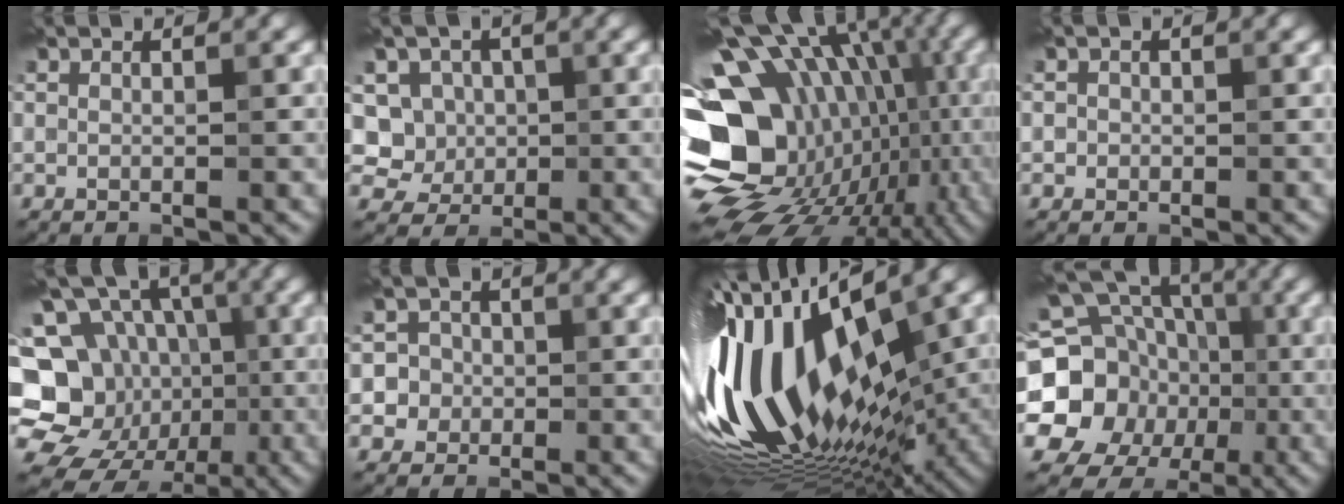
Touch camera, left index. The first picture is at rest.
{"total": 6.4, "force": [0.6, 6.0, 2.1], "torque": [-0.037, 0.026, -0.002]}
{"total": 19.3, "force": [-4.2, 14.6, 11.9], "torque": [-0.185, 0.024, -0.044]}
{"total": 0.7, "force": [-0.1, 0.7, 0.1], "torque": [0.004, -0.003, -0.006]}
{"total": 17.2, "force": [-2.9, 15.2, 7.5], "torque": [-0.162, 0.015, -0.053]}
{"total": 4.8, "force": [-0.3, 4.7, 0.8], "torque": [0.007, 0.023, -0.020]}
{"total": 18.4, "force": [0.3, 7.5, 16.8], "torque": [-0.320, -0.002, 0.000]}
{"total": 21.0, "force": [-1.6, 19.2, 8.4], "torque": [-0.200, 0.004, -0.055]}